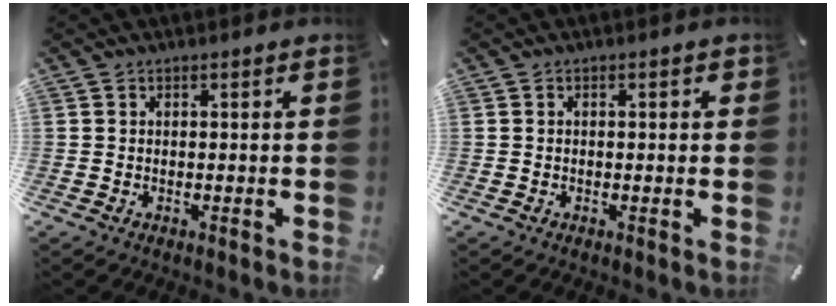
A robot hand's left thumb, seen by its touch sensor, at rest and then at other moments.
{"total": 1.0, "force": [-0.1, 0.5, 0.8], "torque": [-0.015, 0.002, -0.003]}